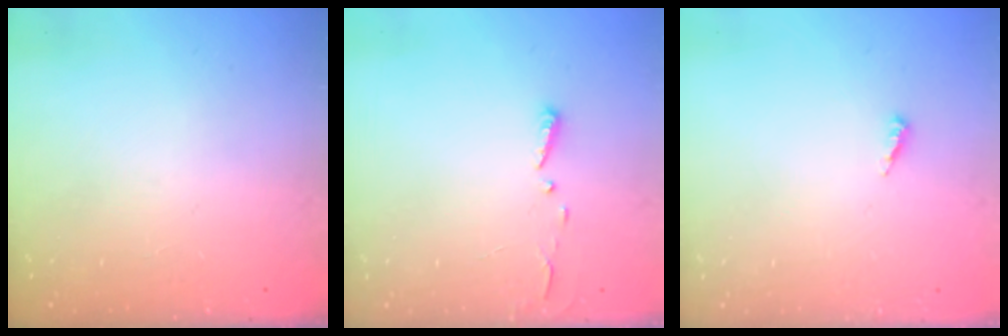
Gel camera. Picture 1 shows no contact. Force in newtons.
{"total": 3.0, "press": 2.9, "slide": 0.3}
{"total": 3.9, "press": 3.9, "slide": 0.2}